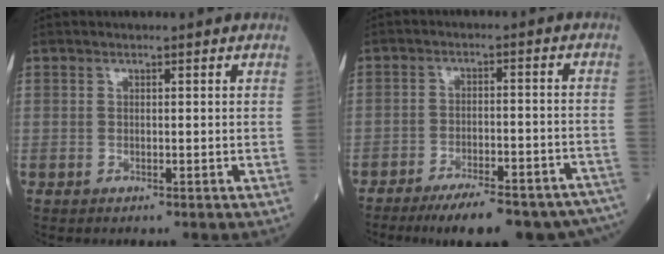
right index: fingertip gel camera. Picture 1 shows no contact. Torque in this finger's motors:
{"motor_torque": [1.16, -0.98, 0.18, -0.04]}